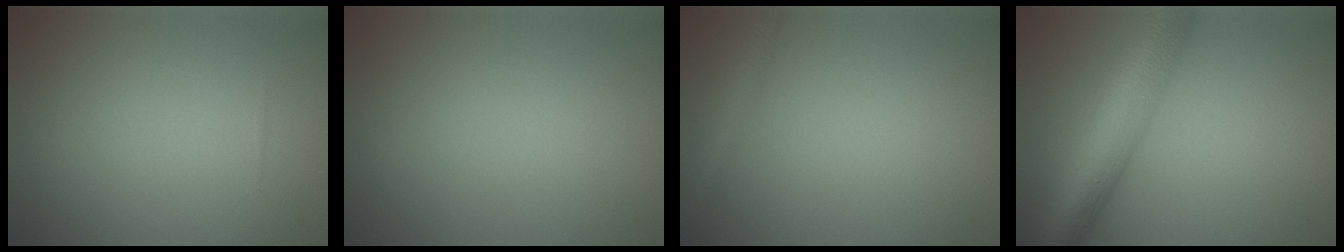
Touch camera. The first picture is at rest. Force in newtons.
{"total": 0.0}
{"total": 1.4, "press": 1.4, "slide": 0.1}
{"total": 8.2, "press": 8.2, "slide": 0.4}